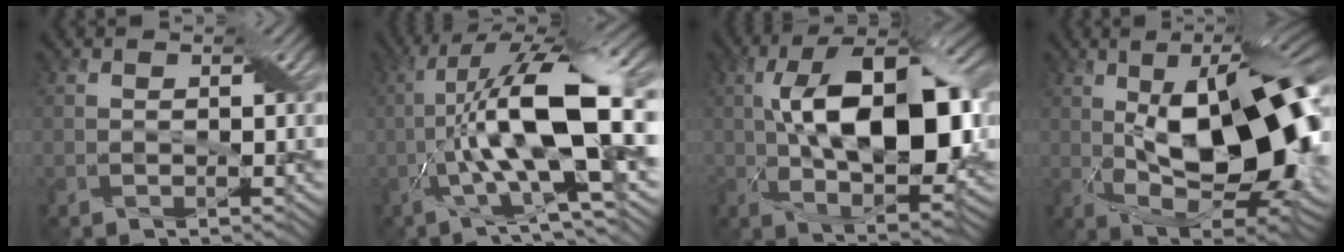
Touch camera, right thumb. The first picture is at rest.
{"total": 16.0, "force": [-1.4, 4.4, 15.3], "torque": [-0.269, 0.028, -0.034]}
{"total": 16.2, "force": [1.1, 7.8, 14.1], "torque": [-0.233, 0.010, 0.015]}
{"total": 19.5, "force": [1.0, 8.9, 17.3], "torque": [-0.255, 0.011, 0.003]}